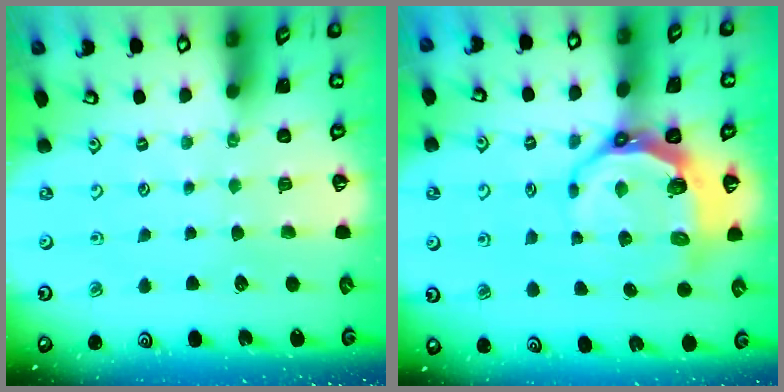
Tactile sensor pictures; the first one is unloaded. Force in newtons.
{"total": 7.8, "press": 6.9, "slide": 3.7}